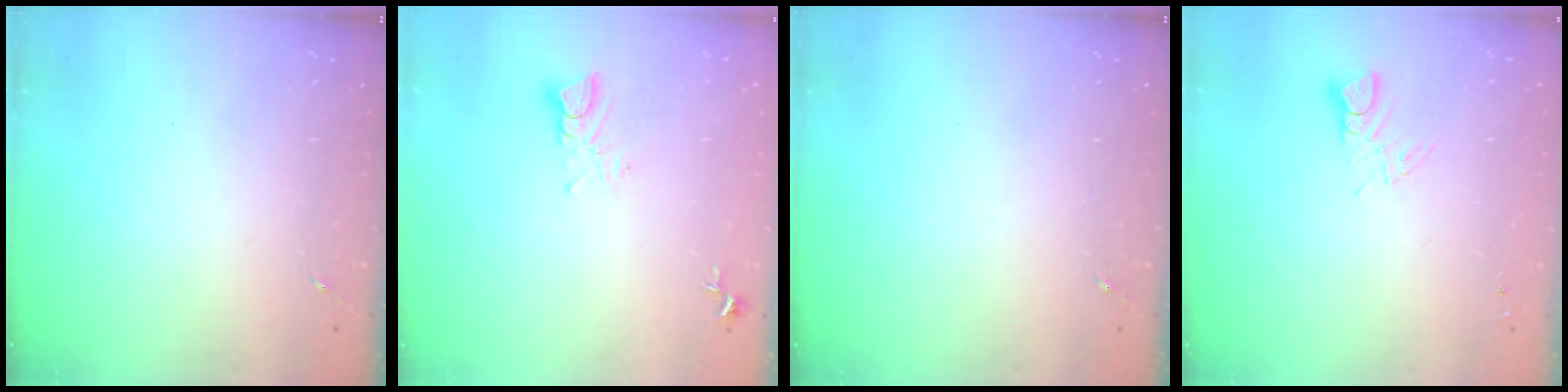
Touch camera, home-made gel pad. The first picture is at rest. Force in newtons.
{"total": 4.2, "press": 4.2, "slide": 0.5}
{"total": 0.0}
{"total": 3.9, "press": 3.9, "slide": 0.4}